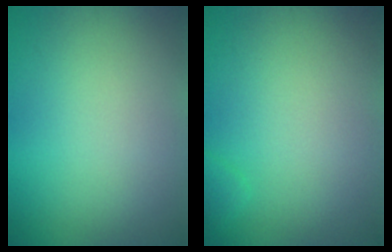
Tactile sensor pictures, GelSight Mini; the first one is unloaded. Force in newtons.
{"total": 0.8, "press": 0.8, "slide": 0.1}